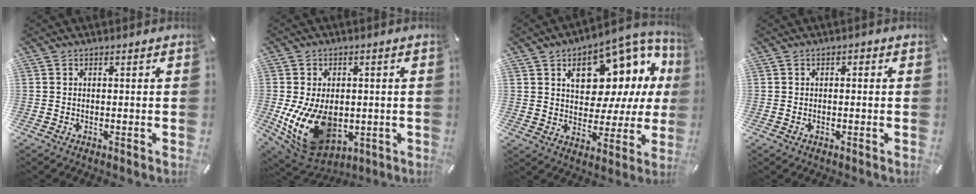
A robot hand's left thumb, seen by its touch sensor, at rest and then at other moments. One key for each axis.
{"total": 16.0, "fx": -2.6, "fy": 11.2, "fz": 11.1, "tx": -0.209, "ty": -0.001, "tz": -0.032}
{"total": 13.6, "fx": 6.9, "fy": 8.9, "fz": 7.6, "tx": -0.103, "ty": -0.053, "tz": 0.120}
{"total": 0.8, "fx": -0.3, "fy": 0.6, "fz": 0.5, "tx": -0.010, "ty": 0.001, "tz": -0.006}